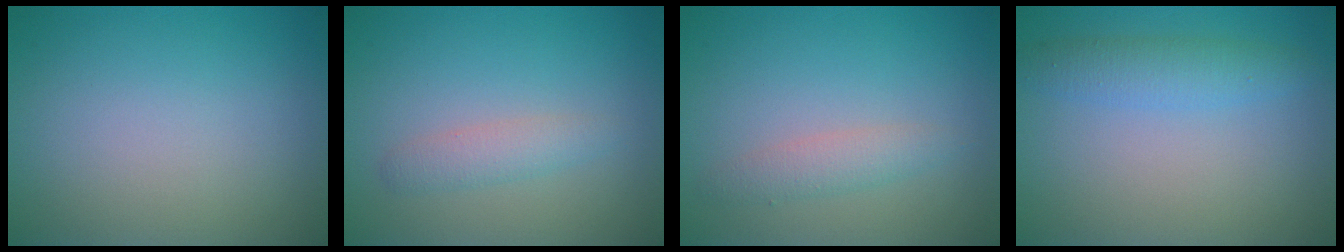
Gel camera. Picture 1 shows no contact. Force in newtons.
{"total": 1.8, "press": 1.8, "slide": 0.0}
{"total": 1.9, "press": 1.9, "slide": 0.1}
{"total": 2.8, "press": 2.8, "slide": 0.0}